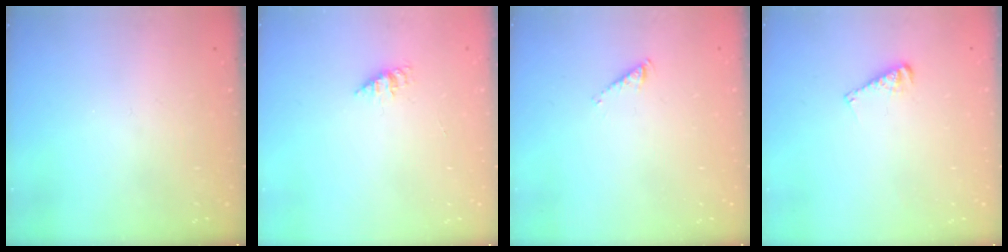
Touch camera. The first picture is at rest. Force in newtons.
{"total": 1.1, "press": 1.1, "slide": 0.2}
{"total": 2.8, "press": 2.8, "slide": 0.5}
{"total": 4.9, "press": 4.9, "slide": 0.5}